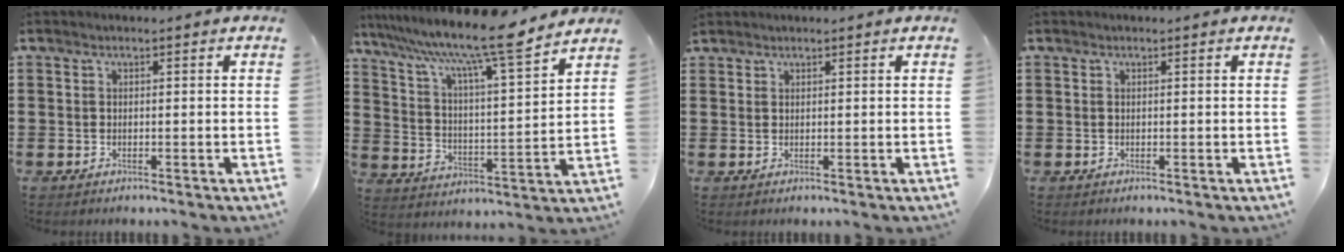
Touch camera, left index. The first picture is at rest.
{"total": 11.5, "force": [9.6, 0.3, 6.2], "torque": [-0.149, -0.062, 0.155]}
{"total": 0.9, "force": [0.8, 0.2, 0.1], "torque": [-0.004, 0.000, 0.017]}
{"total": 0.0}